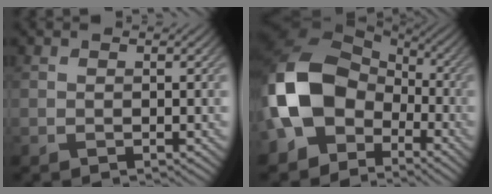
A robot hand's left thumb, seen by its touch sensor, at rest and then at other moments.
{"total": 14.5, "force": [-3.8, 10.9, 8.8], "torque": [-0.216, -0.012, -0.084]}